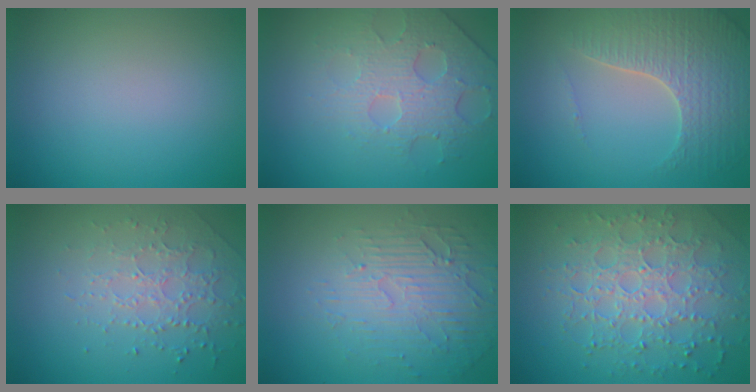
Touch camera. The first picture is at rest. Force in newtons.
{"total": 3.8, "press": 3.6, "slide": 1.3}
{"total": 4.9, "press": 4.4, "slide": 2.3}
{"total": 2.1, "press": 1.9, "slide": 0.9}
{"total": 5.5, "press": 3.3, "slide": 4.4}
{"total": 7.7, "press": 5.4, "slide": 5.4}